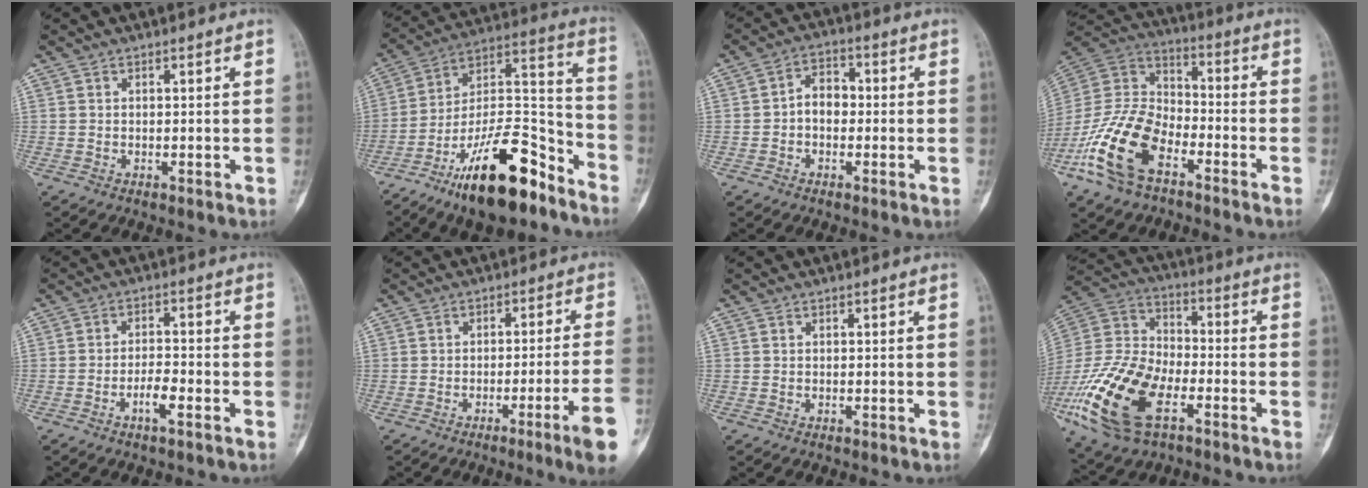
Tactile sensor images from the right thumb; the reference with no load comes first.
{"total": 23.1, "force": [-14.8, 8.3, 15.7], "torque": [-0.258, 0.096, -0.250]}
{"total": 5.1, "force": [-0.7, 3.7, 3.4], "torque": [-0.036, 0.022, -0.024]}
{"total": 18.3, "force": [-9.0, 9.8, 12.5], "torque": [-0.253, 0.055, -0.180]}
{"total": 4.3, "force": [-2.3, 1.1, 3.4], "torque": [-0.065, 0.017, -0.044]}
{"total": 9.7, "force": [-4.5, -0.8, 8.5], "torque": [-0.125, 0.013, -0.065]}
{"total": 0.0}
{"total": 23.0, "force": [-9.7, 12.1, 17.0], "torque": [-0.397, 0.023, -0.180]}